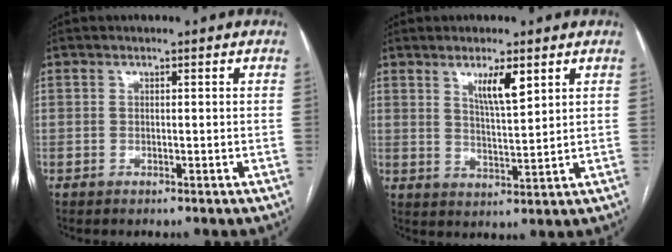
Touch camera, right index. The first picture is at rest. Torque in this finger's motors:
{"motor_torque": [0.29, 0.32, 0.12, 0.05]}